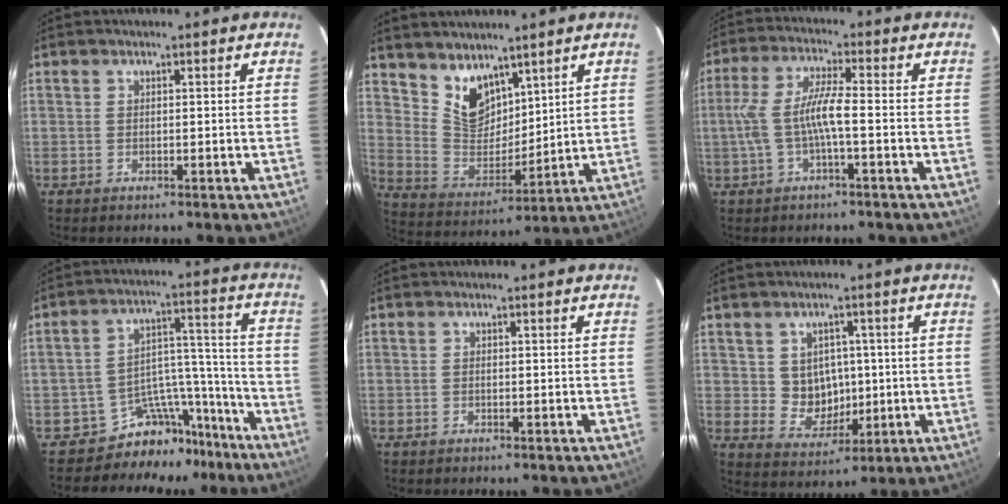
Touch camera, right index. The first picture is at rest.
{"total": 10.0, "force": [7.0, 5.7, 4.4], "torque": [-0.078, -0.001, 0.150]}
{"total": 7.6, "force": [-1.6, 0.8, 7.3], "torque": [-0.158, 0.005, -0.024]}
{"total": 10.9, "force": [-9.4, 5.4, 0.3], "torque": [-0.002, 0.070, -0.146]}
{"total": 0.0}
{"total": 7.0, "force": [0.5, 6.5, 2.5], "torque": [-0.049, 0.006, 0.025]}